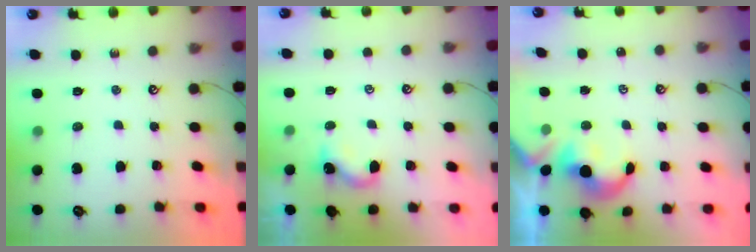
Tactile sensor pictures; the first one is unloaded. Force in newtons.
{"total": 1.5, "press": 1.5, "slide": 0.2}
{"total": 2.2, "press": 2.2, "slide": 0.4}